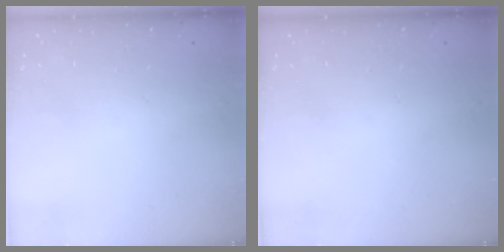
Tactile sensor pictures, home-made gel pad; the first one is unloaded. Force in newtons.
{"total": 0.0}